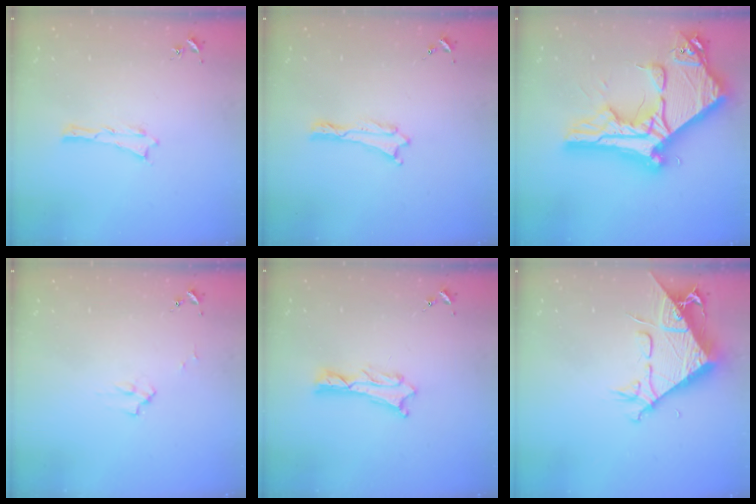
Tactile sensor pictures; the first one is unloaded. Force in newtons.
{"total": 0.0}
{"total": 21.7, "press": 21.6, "slide": 2.2}
{"total": 2.2, "press": 2.2, "slide": 0.3}
{"total": 1.1, "press": 1.0, "slide": 0.2}
{"total": 9.7, "press": 9.7, "slide": 1.3}